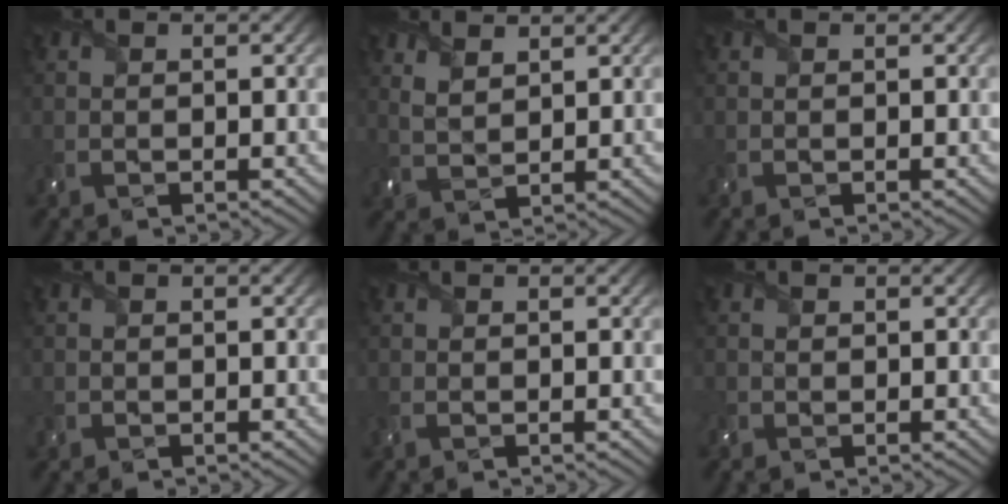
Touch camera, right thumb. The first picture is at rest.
{"total": 3.0, "force": [2.2, 1.3, 1.6], "torque": [-0.043, -0.005, 0.053]}
{"total": 0.0}
{"total": 0.5, "force": [-0.3, 0.4, 0.0], "torque": [0.000, -0.007, -0.008]}
{"total": 0.7, "force": [-0.2, 0.3, 0.6], "torque": [-0.022, -0.002, -0.006]}
{"total": 0.9, "force": [0.2, 0.8, 0.0], "torque": [-0.002, -0.003, 0.000]}